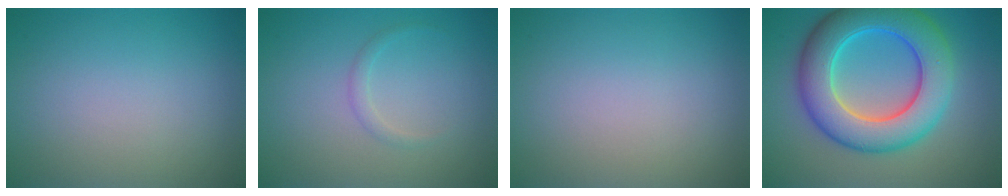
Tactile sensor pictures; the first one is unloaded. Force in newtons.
{"total": 0.9, "press": 0.9, "slide": 0.1}
{"total": 0.0}
{"total": 10.0, "press": 10.0, "slide": 0.0}